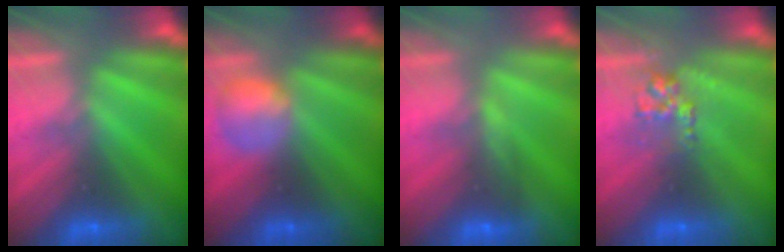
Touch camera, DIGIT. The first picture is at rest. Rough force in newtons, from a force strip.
{"total": 2.4}
{"total": 4.7}
{"total": 2.8}